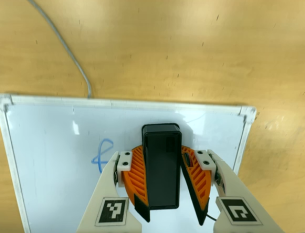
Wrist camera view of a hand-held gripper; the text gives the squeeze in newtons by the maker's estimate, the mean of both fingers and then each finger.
{"total": 10.2, "left": 11.1, "right": 9.3}